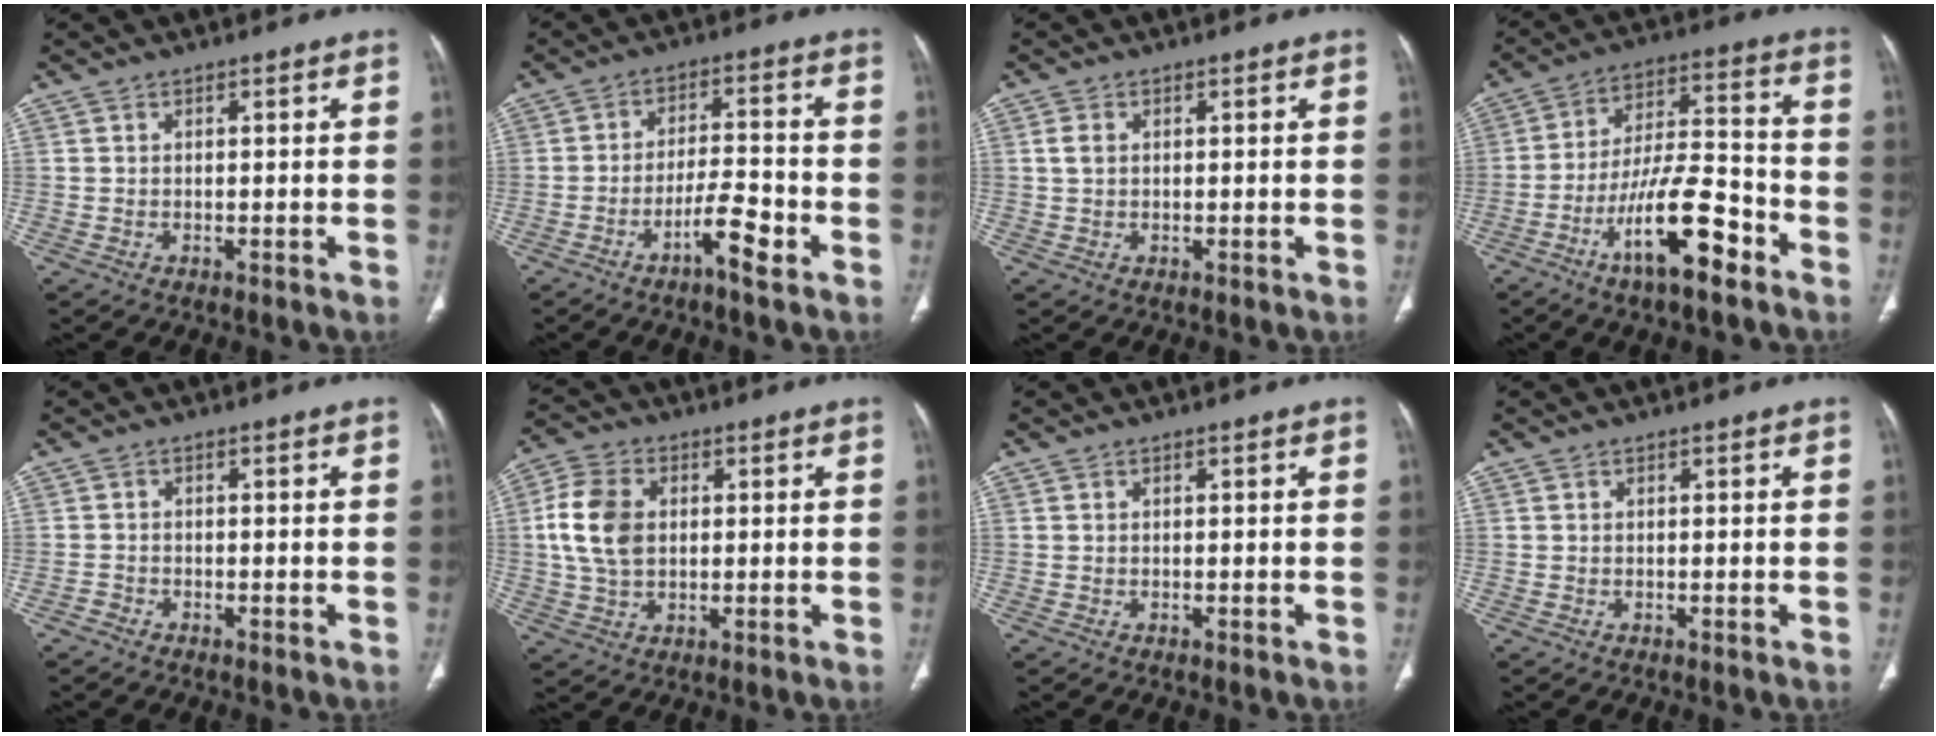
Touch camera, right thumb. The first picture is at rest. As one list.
[{"total": 7.1, "force": [-4.0, 1.4, 5.6], "torque": [-0.099, 0.029, -0.068]}, {"total": 2.1, "force": [0.5, 1.4, 1.5], "torque": [-0.030, 0.003, 0.011]}, {"total": 15.0, "force": [-8.3, 4.2, 11.9], "torque": [-0.208, 0.060, -0.141]}, {"total": 1.1, "force": [-1.0, 0.5, 0.0], "torque": [-0.004, 0.000, -0.024]}, {"total": 10.3, "force": [1.3, 7.2, 7.2], "torque": [-0.138, 0.007, 0.025]}, {"total": 0.0}, {"total": 0.0}]